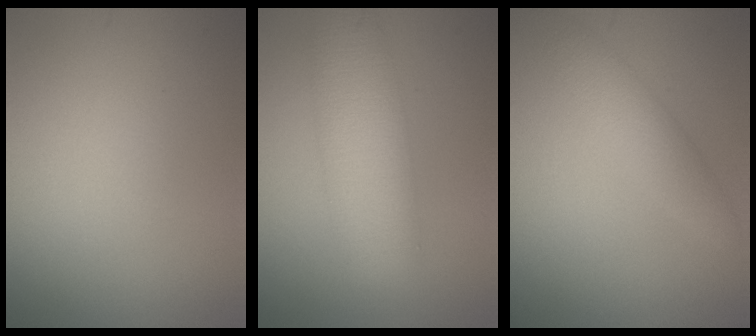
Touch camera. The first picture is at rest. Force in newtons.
{"total": 6.4, "press": 6.4, "slide": 0.2}
{"total": 2.8, "press": 2.8, "slide": 0.1}